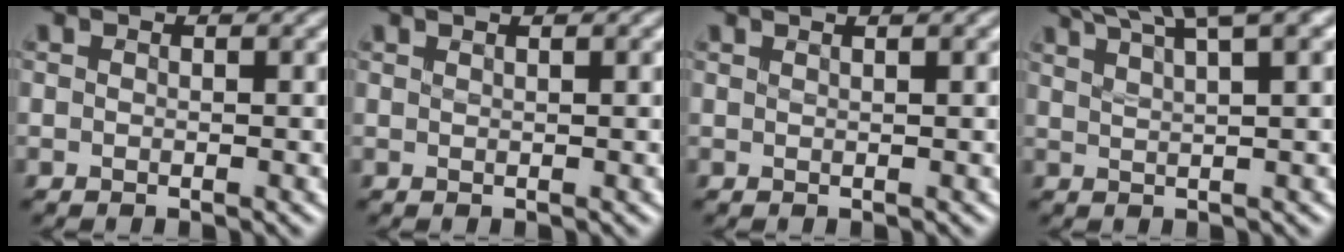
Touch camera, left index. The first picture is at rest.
{"total": 1.9, "force": [1.1, 0.8, 1.3], "torque": [0.001, -0.003, -0.005]}
{"total": 3.0, "force": [1.8, 1.2, 2.1], "torque": [-0.008, 0.008, -0.004]}
{"total": 9.0, "force": [6.6, 2.1, 5.8], "torque": [-0.067, 0.031, 0.064]}